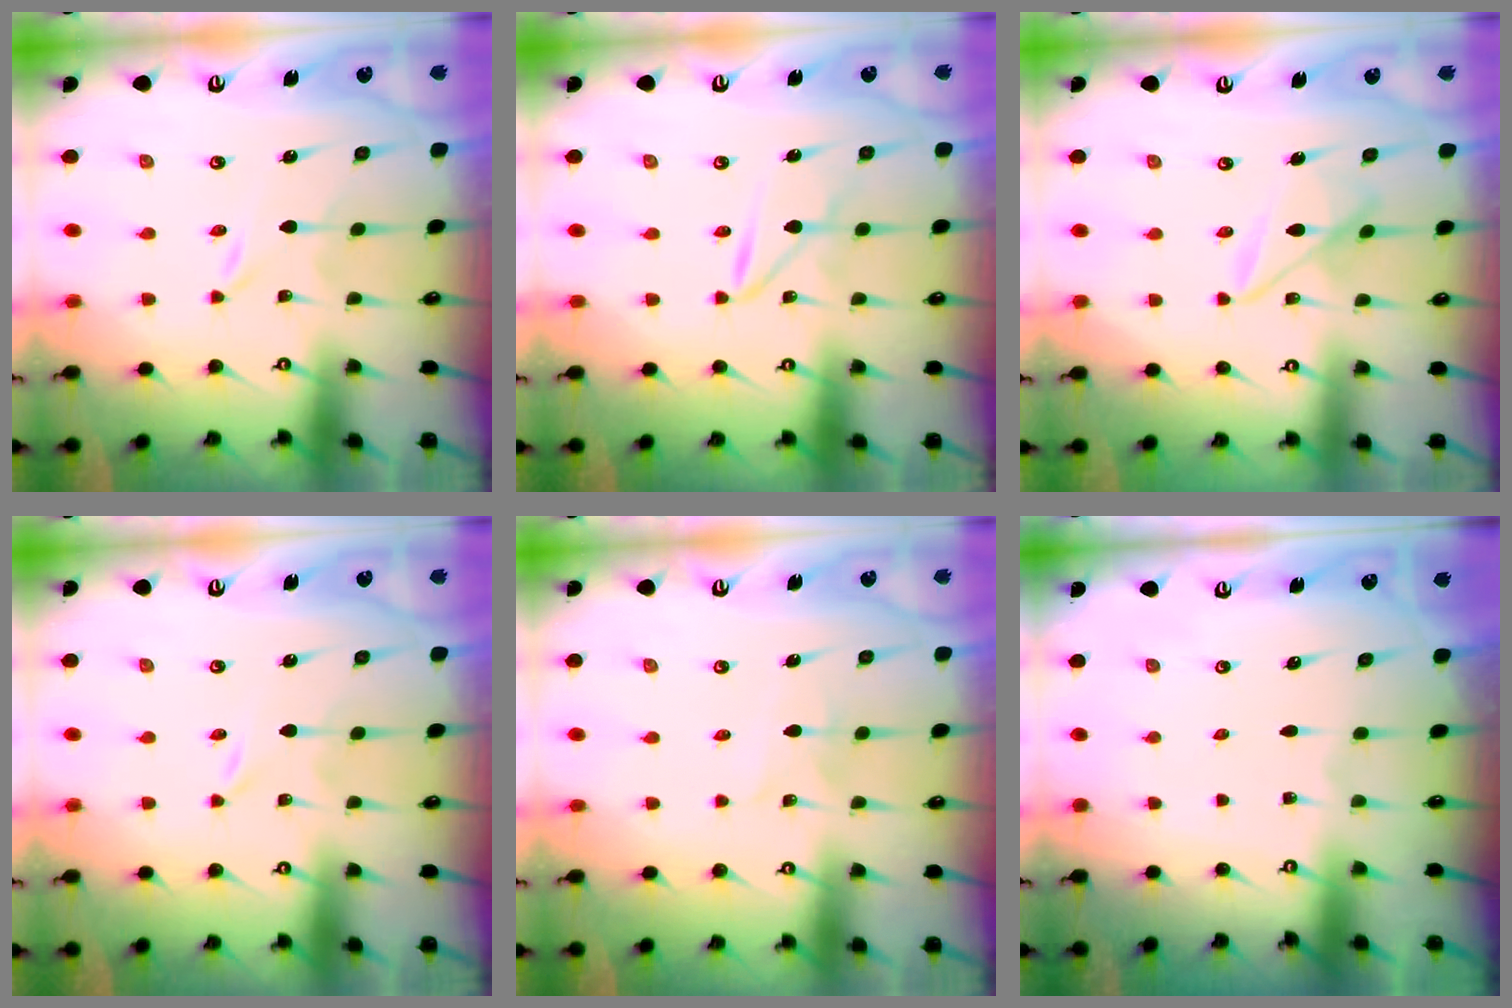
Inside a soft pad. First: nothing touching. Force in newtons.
{"total": 2.9, "press": 2.9, "slide": 0.2}
{"total": 8.9, "press": 8.9, "slide": 0.6}
{"total": 0.0}
{"total": 2.6, "press": 2.6, "slide": 0.2}
{"total": 0.0}